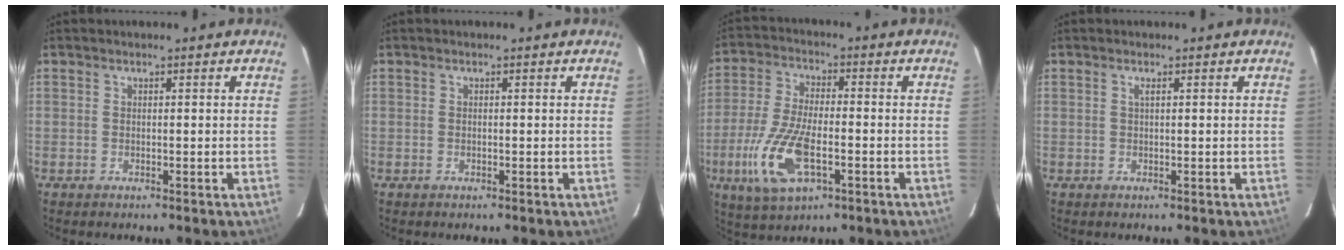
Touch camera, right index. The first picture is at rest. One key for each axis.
{"total": 0.0}
{"total": 13.7, "fx": -4.8, "fy": 5.6, "fz": 11.5, "tx": -0.253, "ty": -0.015, "tz": -0.089}
{"total": 0.7, "fx": 0.3, "fy": -0.1, "fz": 0.6, "tx": -0.012, "ty": 0.002, "tz": 0.004}